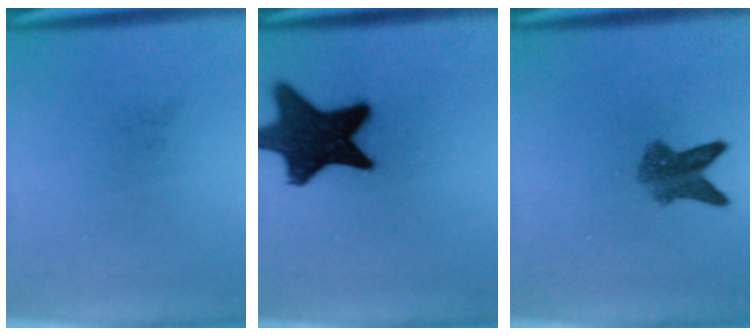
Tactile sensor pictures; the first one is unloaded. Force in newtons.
{"total": 16.1}
{"total": 4.9}